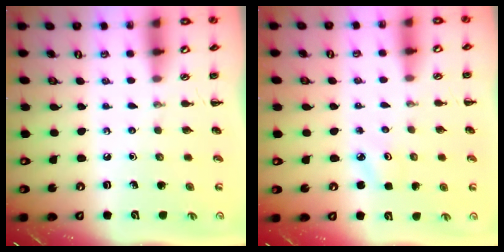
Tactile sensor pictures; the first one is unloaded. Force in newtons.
{"total": 2.5, "press": 2.4, "slide": 0.7}